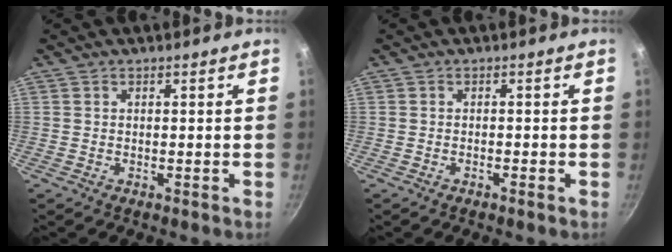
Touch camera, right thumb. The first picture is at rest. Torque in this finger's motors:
{"motor_torque": [-0.29, -0.07, -0.48, 0.03, -0.01]}